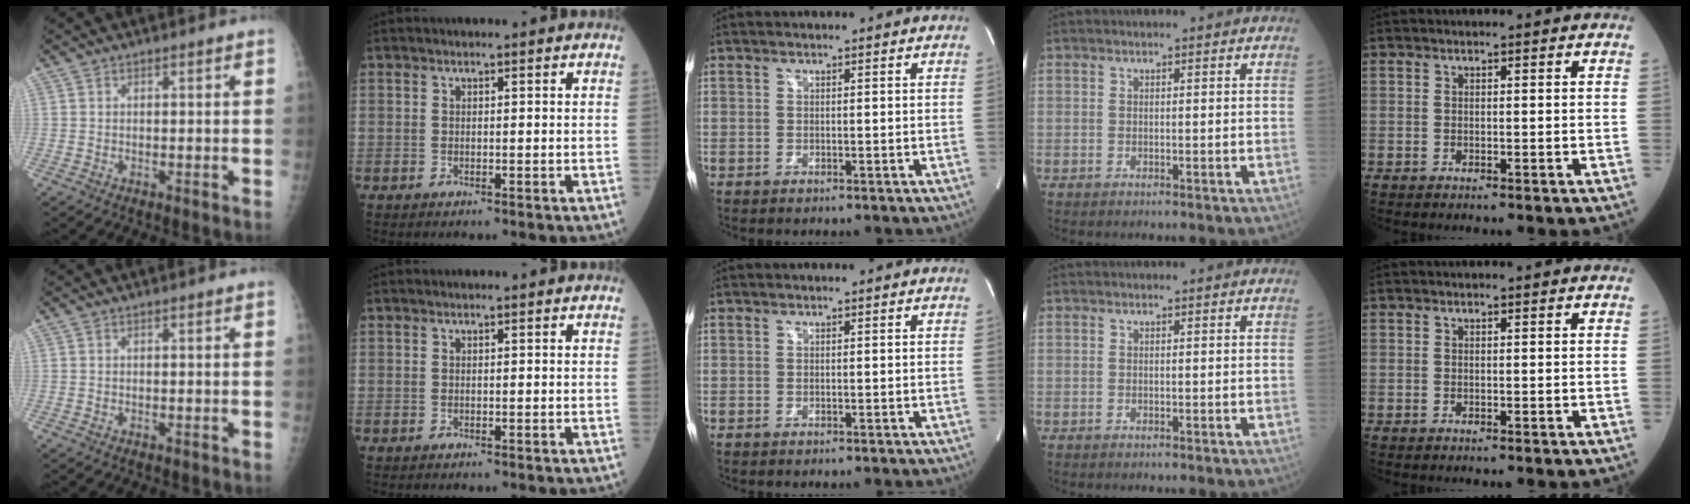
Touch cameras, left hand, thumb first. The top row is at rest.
{}